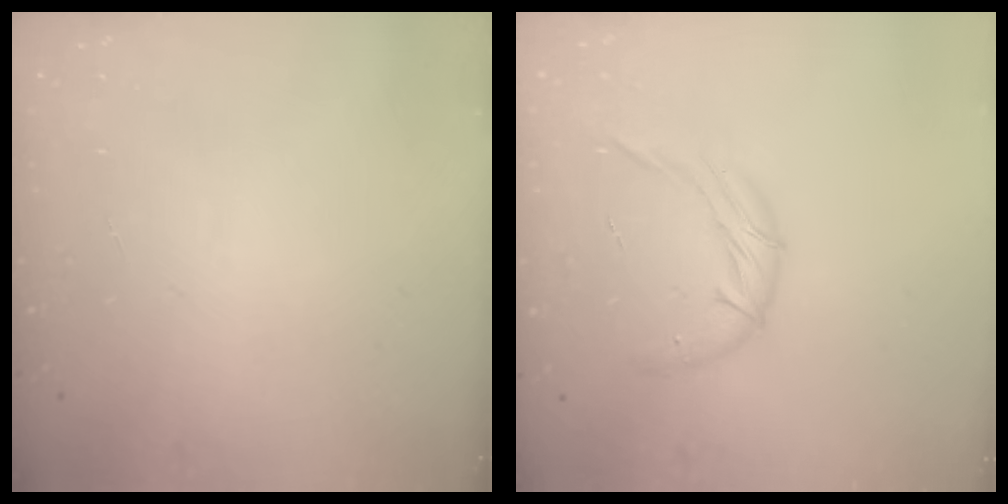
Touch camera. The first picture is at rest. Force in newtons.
{"total": 9.5, "press": 9.5, "slide": 0.7}